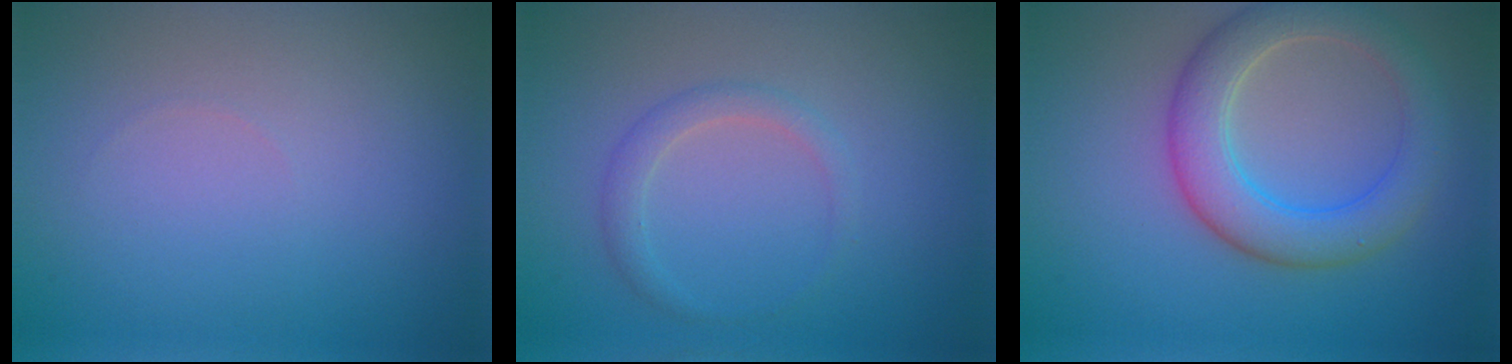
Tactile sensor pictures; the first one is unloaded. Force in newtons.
{"total": 1.7, "press": 1.7, "slide": 0.1}
{"total": 5.7, "press": 5.7, "slide": 0.6}